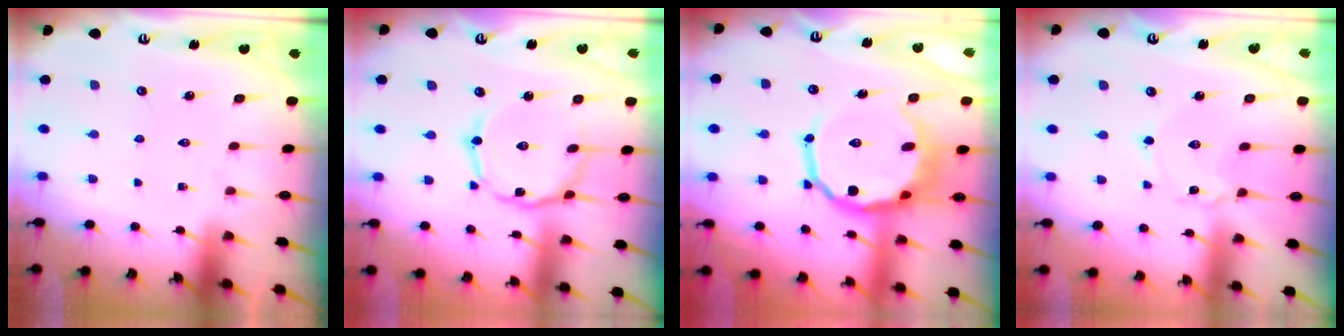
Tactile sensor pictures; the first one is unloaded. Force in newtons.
{"total": 8.0, "press": 8.0, "slide": 0.5}
{"total": 14.9, "press": 14.4, "slide": 3.8}
{"total": 2.7, "press": 2.7, "slide": 0.2}